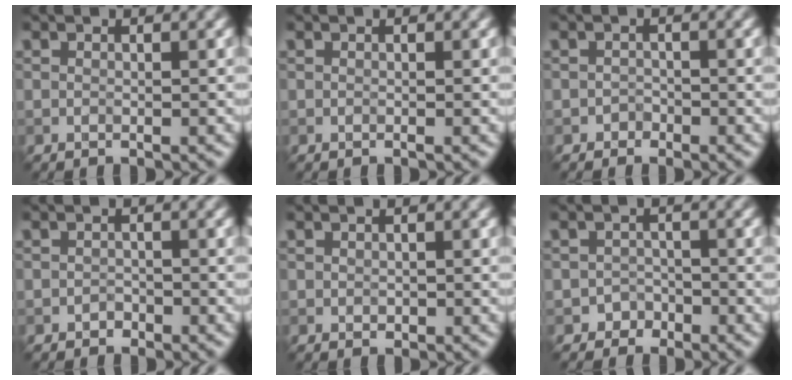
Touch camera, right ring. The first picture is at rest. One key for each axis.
{"total": 0.0}
{"total": 0.8, "fx": -0.6, "fy": 0.6, "fz": -0.1, "tx": 0.008, "ty": 0.004, "tz": -0.012}
{"total": 0.8, "fx": -0.6, "fy": 0.5, "fz": 0.1, "tx": 0.003, "ty": 0.002, "tz": -0.010}
{"total": 0.5, "fx": 0.1, "fy": 0.5, "fz": 0.2, "tx": -0.002, "ty": -0.003, "tz": 0.000}
{"total": 1.7, "fx": -1.2, "fy": 1.2, "fz": -0.4, "tx": 0.019, "ty": 0.012, "tz": -0.024}